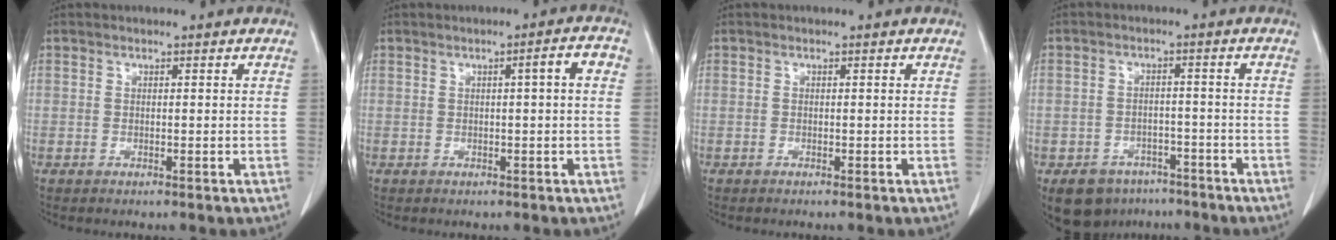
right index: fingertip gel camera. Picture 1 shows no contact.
{"total": 3.0, "force": [0.4, 0.0, 3.0], "torque": [-0.040, 0.009, 0.005]}
{"total": 0.0}
{"total": 7.6, "force": [-5.4, 5.1, 1.9], "torque": [-0.025, 0.008, -0.075]}